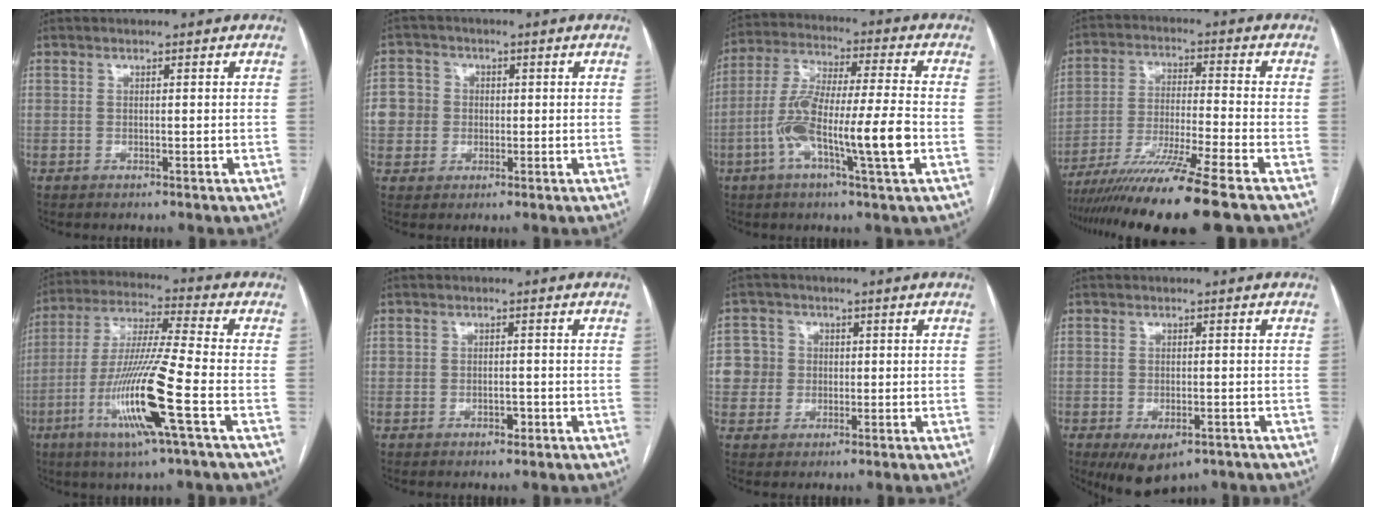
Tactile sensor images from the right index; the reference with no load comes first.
{"total": 6.9, "force": [0.2, 6.8, 1.6], "torque": [-0.042, 0.023, 0.010]}
{"total": 14.2, "force": [-4.1, 1.0, 13.6], "torque": [-0.261, 0.004, -0.078]}
{"total": 15.1, "force": [-11.6, -1.6, 9.5], "torque": [-0.179, -0.043, -0.198]}
{"total": 15.5, "force": [-5.5, -0.6, 14.4], "torque": [-0.293, -0.019, -0.109]}
{"total": 1.8, "force": [-0.7, 1.3, 1.1], "torque": [-0.014, 0.006, -0.006]}
{"total": 5.5, "force": [0.4, 5.5, 0.5], "torque": [-0.005, 0.019, 0.010]}
{"total": 6.5, "force": [-3.9, 3.1, 4.2], "torque": [-0.068, -0.008, -0.052]}